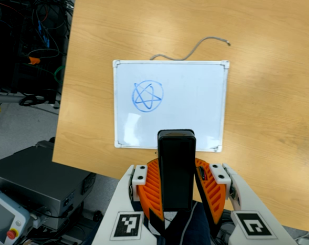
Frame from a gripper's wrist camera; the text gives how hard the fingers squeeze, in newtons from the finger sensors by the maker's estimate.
{"total": 5.2, "left": 4.5, "right": 5.9}